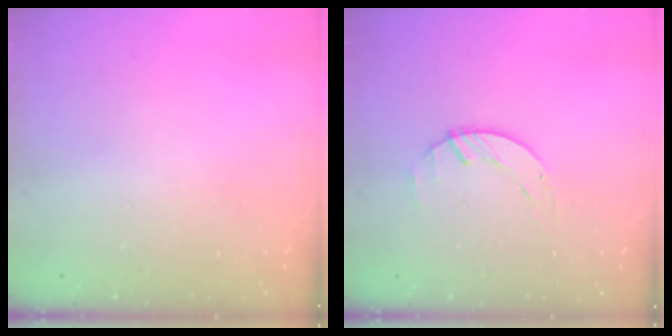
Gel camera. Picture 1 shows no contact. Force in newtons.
{"total": 0.6, "press": 0.6, "slide": 0.1}